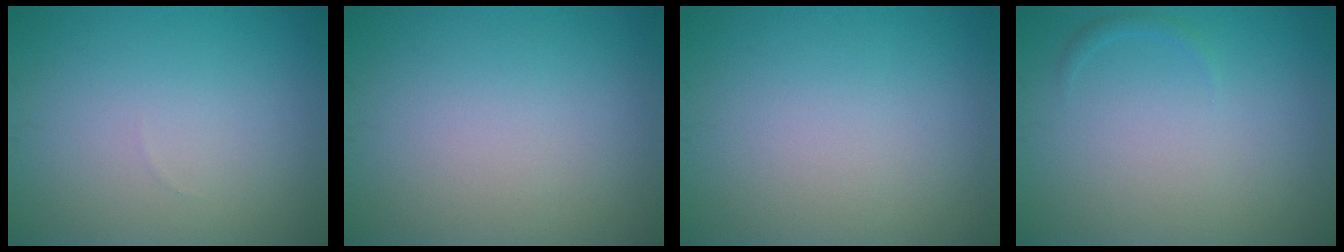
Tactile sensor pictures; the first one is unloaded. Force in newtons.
{"total": 0.0}
{"total": 0.0}
{"total": 0.6, "press": 0.6, "slide": 0.0}